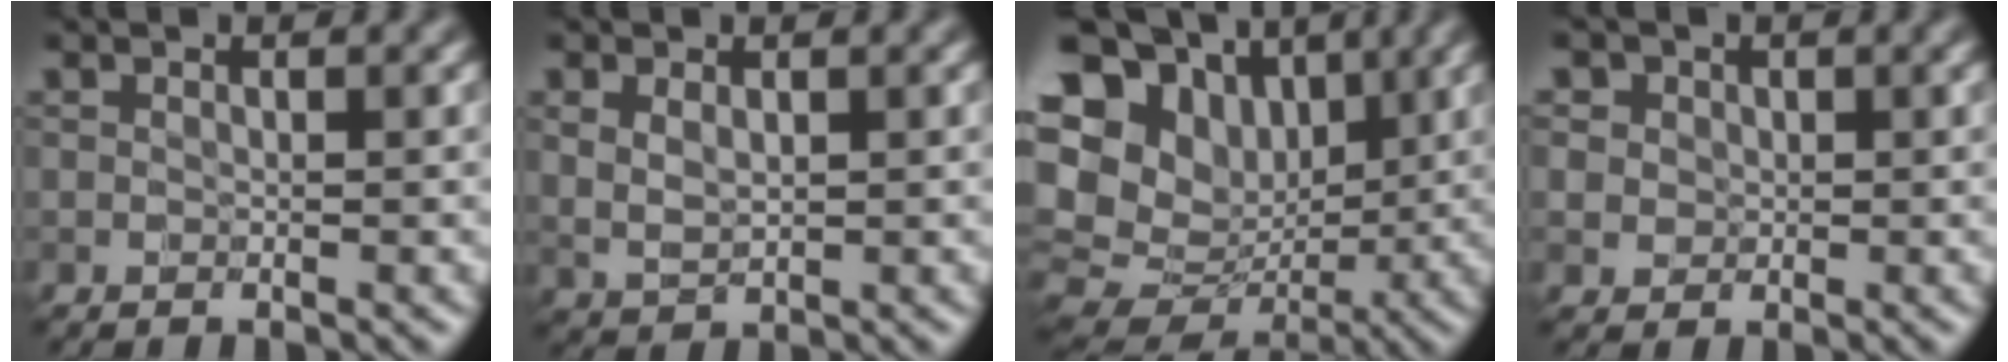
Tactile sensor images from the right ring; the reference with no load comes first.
{"total": 1.6, "force": [0.6, 0.9, 1.2], "torque": [-0.026, -0.005, 0.018]}
{"total": 16.3, "force": [2.9, 13.2, 9.2], "torque": [-0.192, 0.027, 0.055]}
{"total": 2.6, "force": [1.2, 2.2, 0.7], "torque": [-0.009, 0.004, 0.019]}